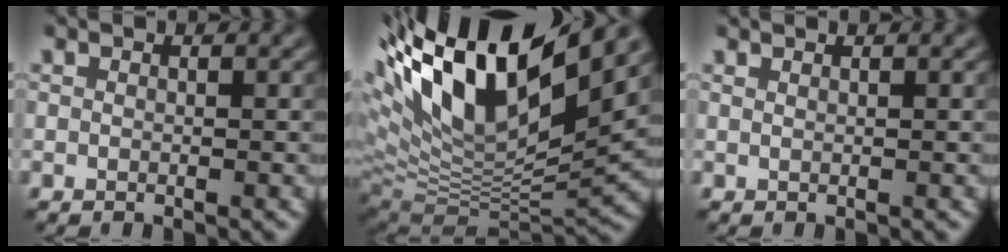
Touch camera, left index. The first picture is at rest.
{"total": 15.7, "force": [6.7, 5.9, 12.9], "torque": [-0.240, 0.021, 0.119]}
{"total": 0.8, "force": [0.6, 0.2, 0.4], "torque": [-0.002, -0.005, 0.002]}